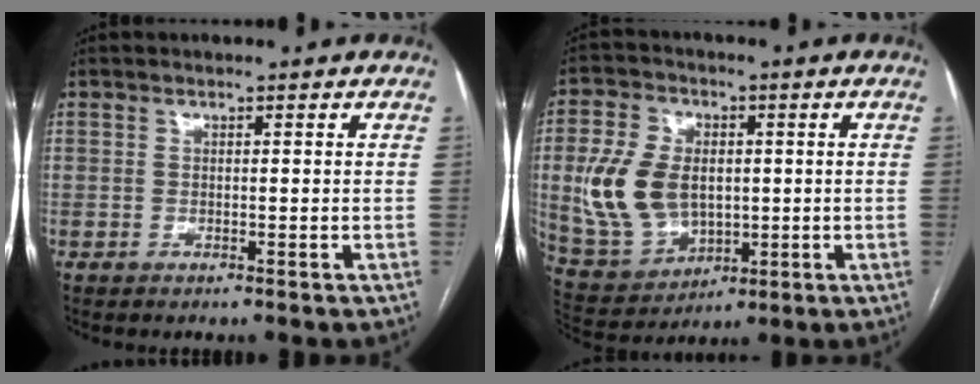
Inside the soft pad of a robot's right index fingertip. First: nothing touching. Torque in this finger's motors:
{"motor_torque": [0.61, 0.02, 0.36, 0.17]}